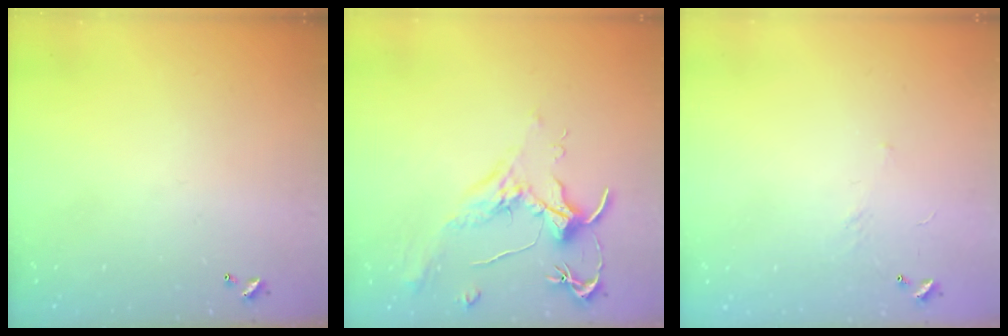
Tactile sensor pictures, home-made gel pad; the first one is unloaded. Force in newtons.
{"total": 1.8, "press": 1.7, "slide": 0.8}
{"total": 6.2, "press": 6.2, "slide": 0.8}